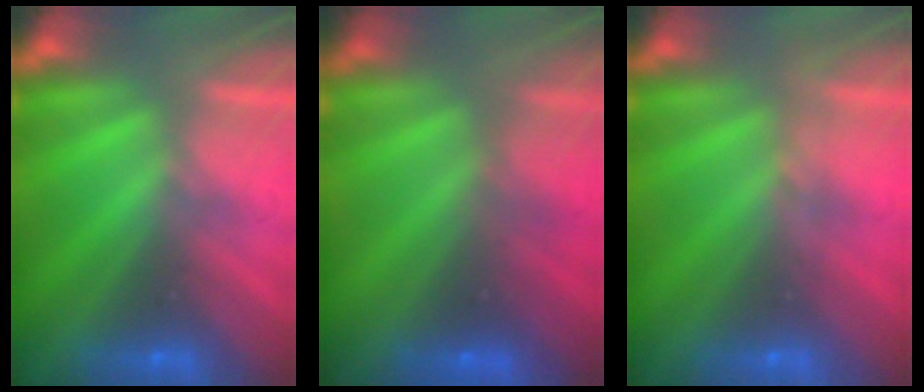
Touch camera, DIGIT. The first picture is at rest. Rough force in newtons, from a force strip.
{"total": 2.6}
{"total": 3.4}